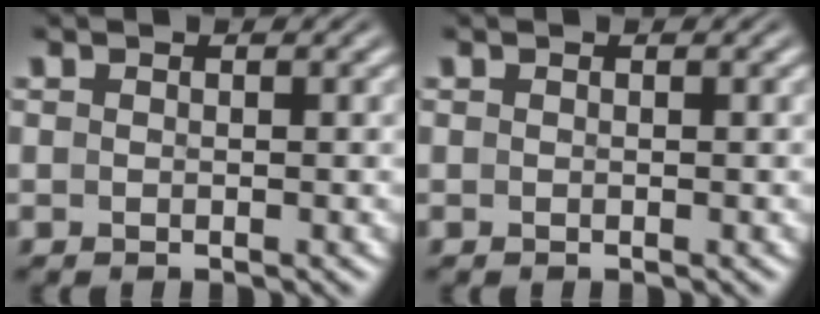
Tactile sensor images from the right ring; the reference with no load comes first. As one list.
[{"total": 0.0}]